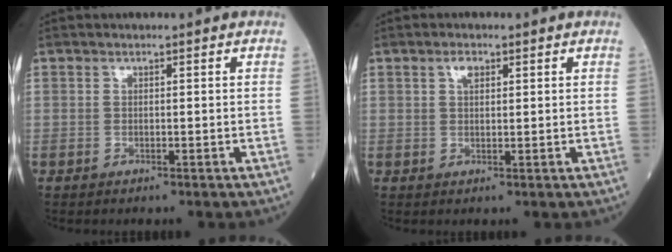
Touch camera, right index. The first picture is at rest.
{"total": 1.8, "force": [0.9, 0.8, 1.3], "torque": [-0.024, 0.002, 0.016]}